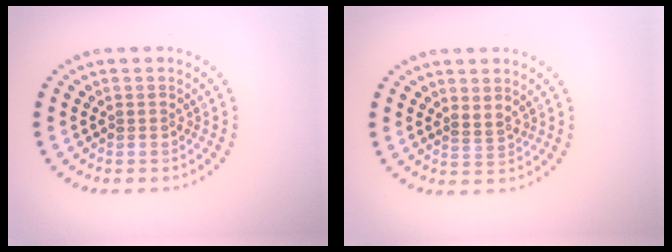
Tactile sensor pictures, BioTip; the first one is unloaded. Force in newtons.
{"total": 1.3, "press": 1.0, "slide": 0.9}